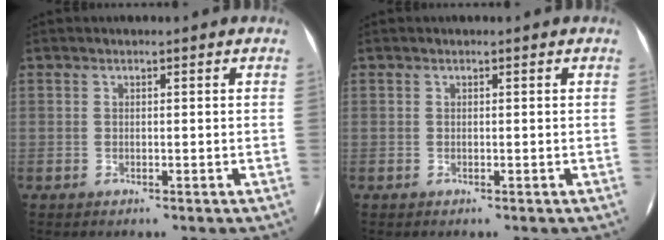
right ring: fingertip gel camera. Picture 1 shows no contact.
{"total": 0.0}